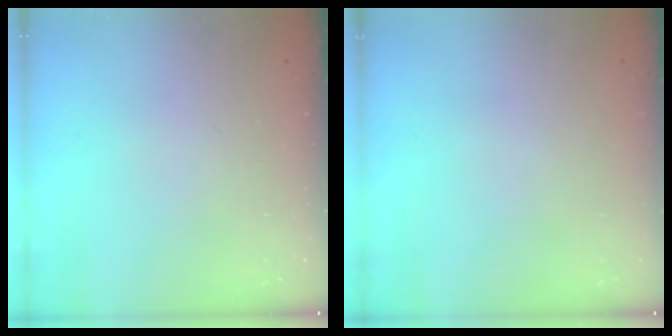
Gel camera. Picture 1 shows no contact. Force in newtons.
{"total": 0.0}